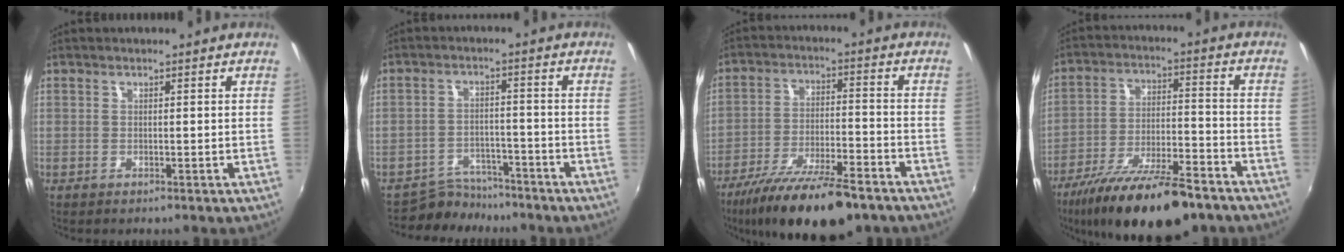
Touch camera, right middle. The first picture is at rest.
{"total": 6.5, "force": [-5.9, 2.6, 0.3], "torque": [-0.020, 0.008, -0.092]}
{"total": 18.5, "force": [-13.9, 4.9, 11.1], "torque": [-0.213, -0.036, -0.224]}
{"total": 20.8, "force": [-15.7, 5.8, 12.4], "torque": [-0.228, -0.036, -0.246]}